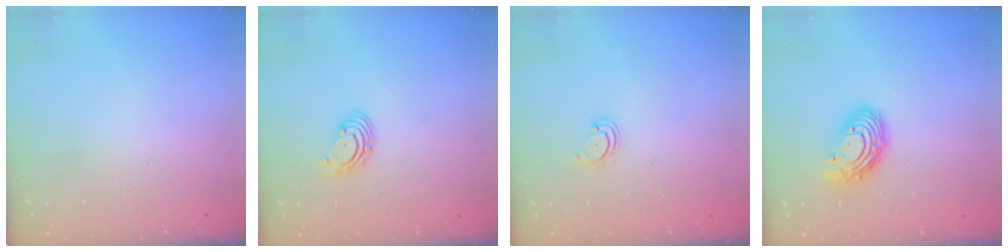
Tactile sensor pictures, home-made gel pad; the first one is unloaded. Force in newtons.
{"total": 2.7, "press": 2.7, "slide": 0.1}
{"total": 2.6, "press": 2.5, "slide": 0.3}
{"total": 12.1, "press": 12.0, "slide": 1.1}